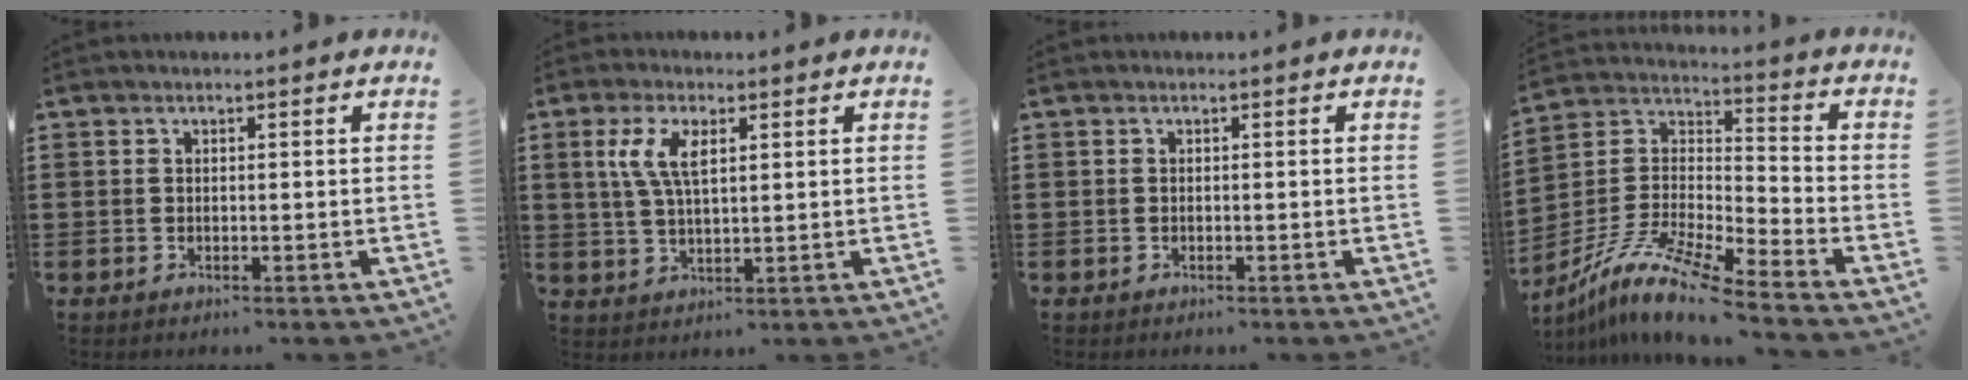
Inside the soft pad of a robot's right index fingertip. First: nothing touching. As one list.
[{"total": 6.0, "force": [1.9, 2.6, 5.1], "torque": [-0.116, 0.005, 0.030]}, {"total": 0.0}, {"total": 10.6, "force": [-8.8, 0.8, 5.9], "torque": [-0.133, -0.002, -0.181]}]